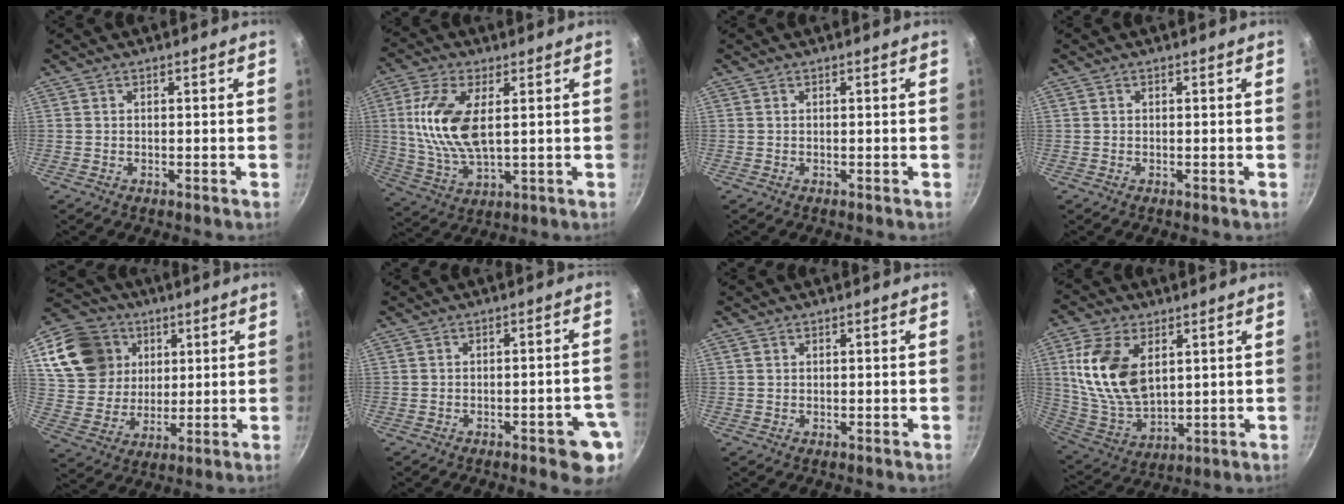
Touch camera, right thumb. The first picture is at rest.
{"total": 13.1, "force": [2.3, 6.2, 11.3], "torque": [-0.228, -0.005, 0.048]}
{"total": 0.0}
{"total": 0.0}
{"total": 17.5, "force": [6.4, 14.3, 7.7], "torque": [-0.131, -0.009, 0.123]}
{"total": 7.4, "force": [-3.2, 2.3, 6.3], "torque": [-0.055, 0.023, -0.031]}
{"total": 0.5, "force": [0.2, 0.4, 0.1], "torque": [-0.001, 0.001, 0.002]}
{"total": 16.1, "force": [4.4, 9.6, 12.1], "torque": [-0.219, -0.022, 0.099]}